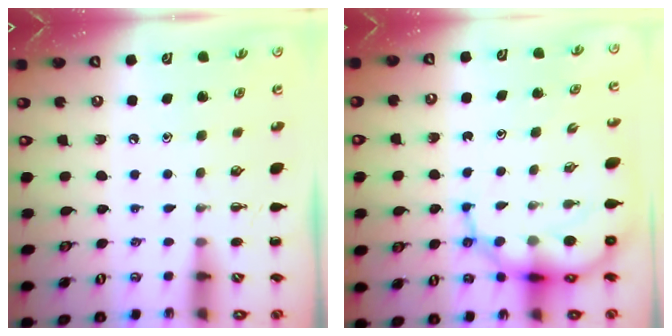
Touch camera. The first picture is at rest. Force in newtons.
{"total": 11.6, "press": 11.2, "slide": 3.2}